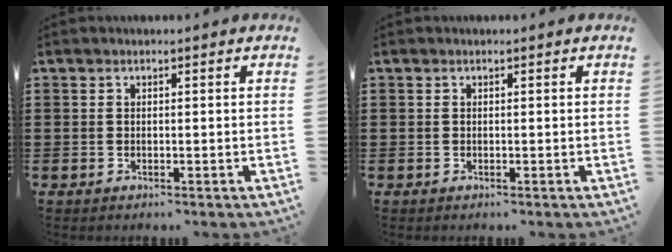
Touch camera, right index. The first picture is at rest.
{"total": 0.0}